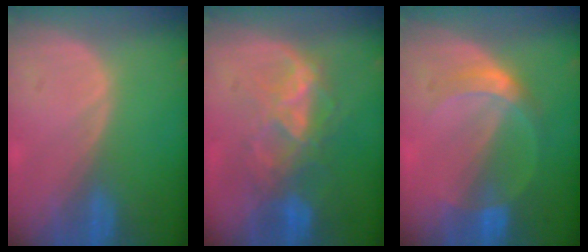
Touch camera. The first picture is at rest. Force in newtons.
{"total": 7.5, "press": 7.0, "slide": 2.9}
{"total": 5.2, "press": 4.8, "slide": 1.9}